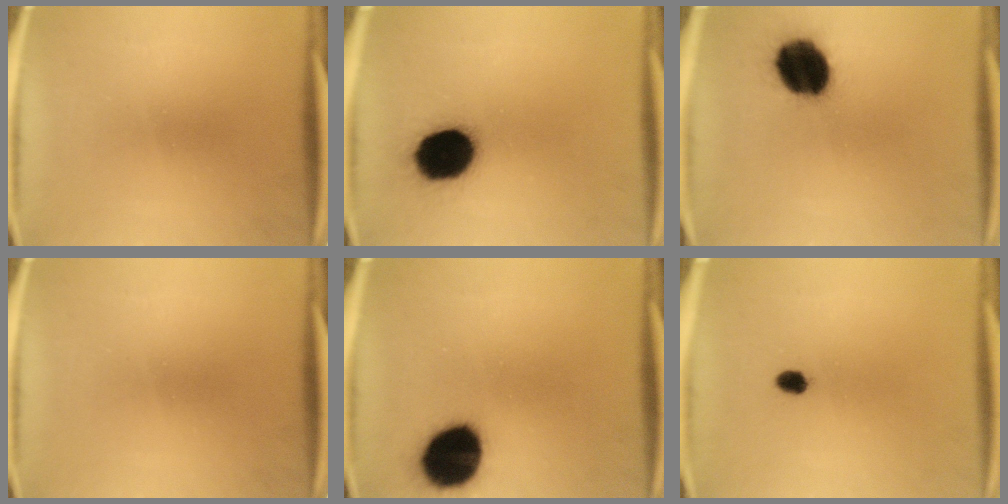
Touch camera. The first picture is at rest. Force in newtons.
{"total": 17.4}
{"total": 16.6}
{"total": 0.0}
{"total": 17.2}
{"total": 2.1}